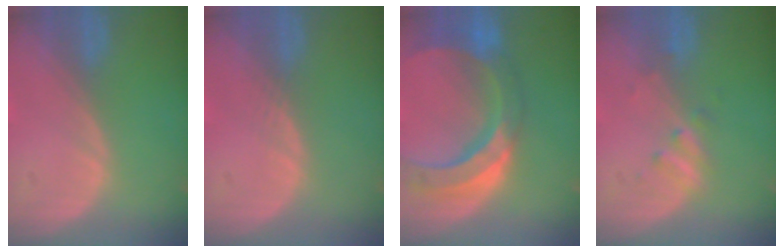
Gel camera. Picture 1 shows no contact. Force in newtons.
{"total": 0.7, "press": 0.6, "slide": 0.3}
{"total": 11.6, "press": 9.8, "slide": 6.2}
{"total": 2.3, "press": 2.3, "slide": 0.3}